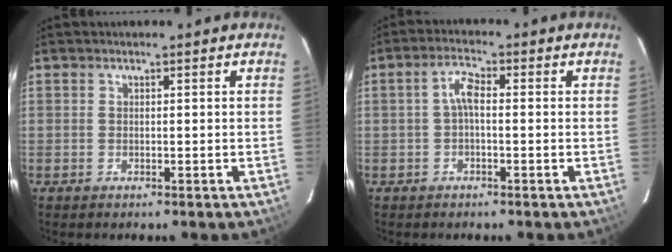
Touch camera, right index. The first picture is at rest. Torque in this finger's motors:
{"motor_torque": [0.48, -0.08, 0.30, 0.06]}